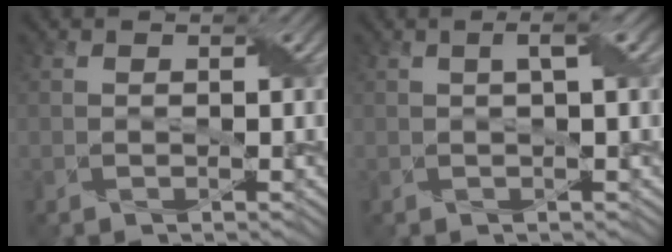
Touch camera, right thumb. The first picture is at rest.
{"total": 1.9, "force": [0.4, 0.2, 1.9], "torque": [-0.029, 0.008, 0.006]}